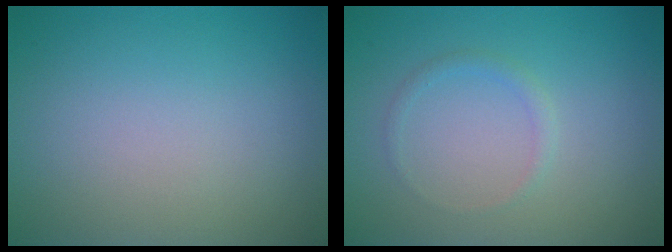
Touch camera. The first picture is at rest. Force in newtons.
{"total": 0.9, "press": 0.9, "slide": 0.1}